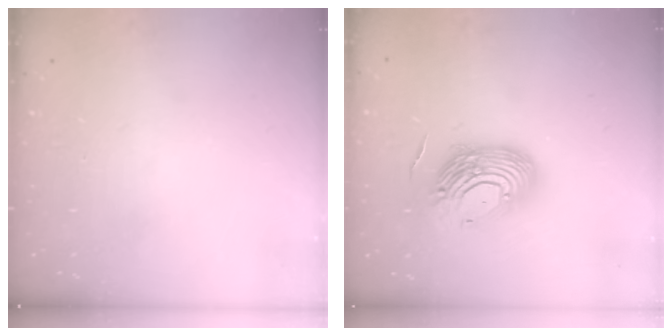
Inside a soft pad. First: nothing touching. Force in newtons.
{"total": 16.3, "press": 16.2, "slide": 2.1}